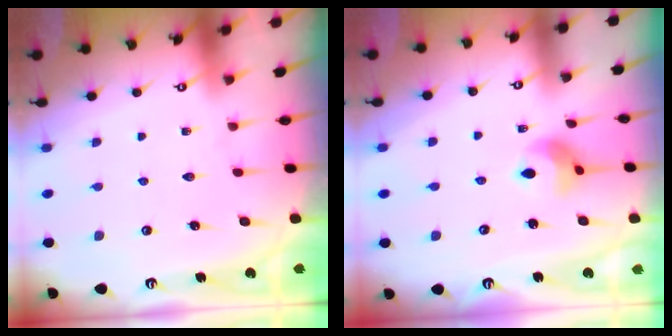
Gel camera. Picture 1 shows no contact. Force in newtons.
{"total": 7.9, "press": 7.9, "slide": 0.4}